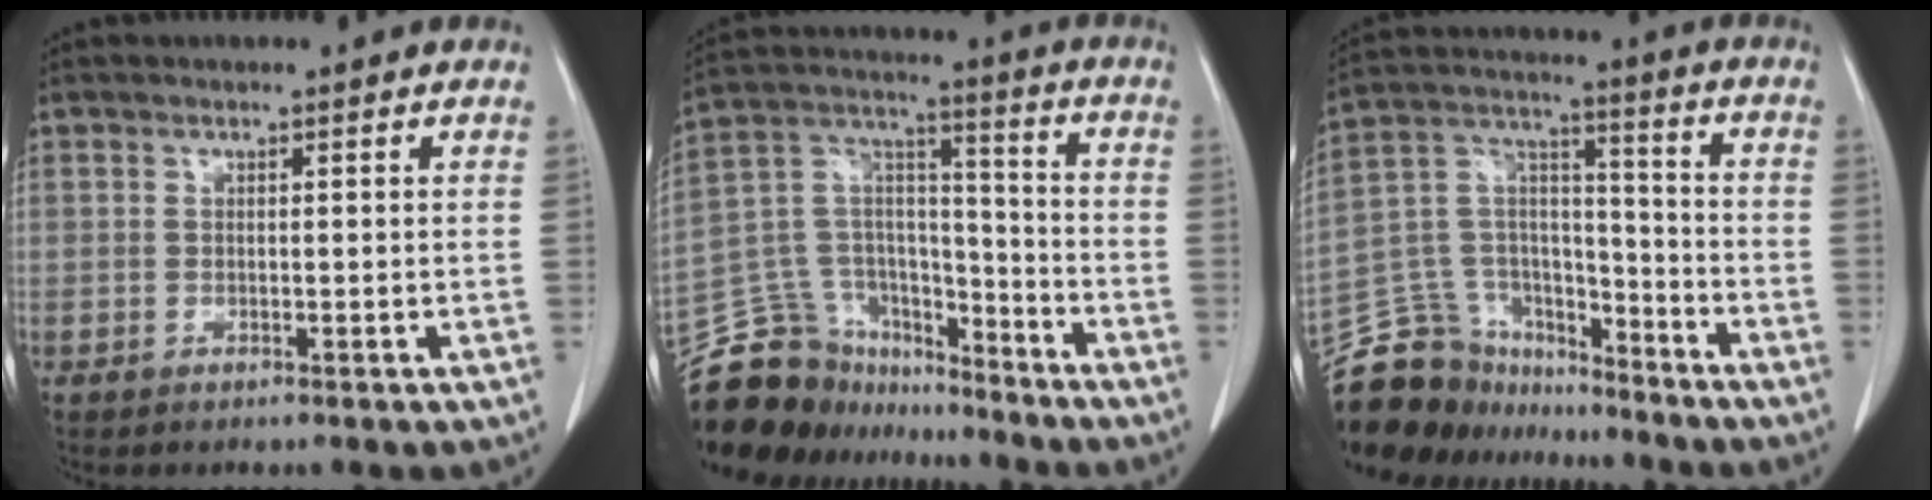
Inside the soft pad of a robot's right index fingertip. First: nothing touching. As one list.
[{"total": 18.6, "force": [-16.6, 7.6, 3.8], "torque": [-0.076, 0.066, -0.277]}, {"total": 17.3, "force": [-15.3, 7.3, 3.1], "torque": [-0.066, 0.066, -0.261]}]